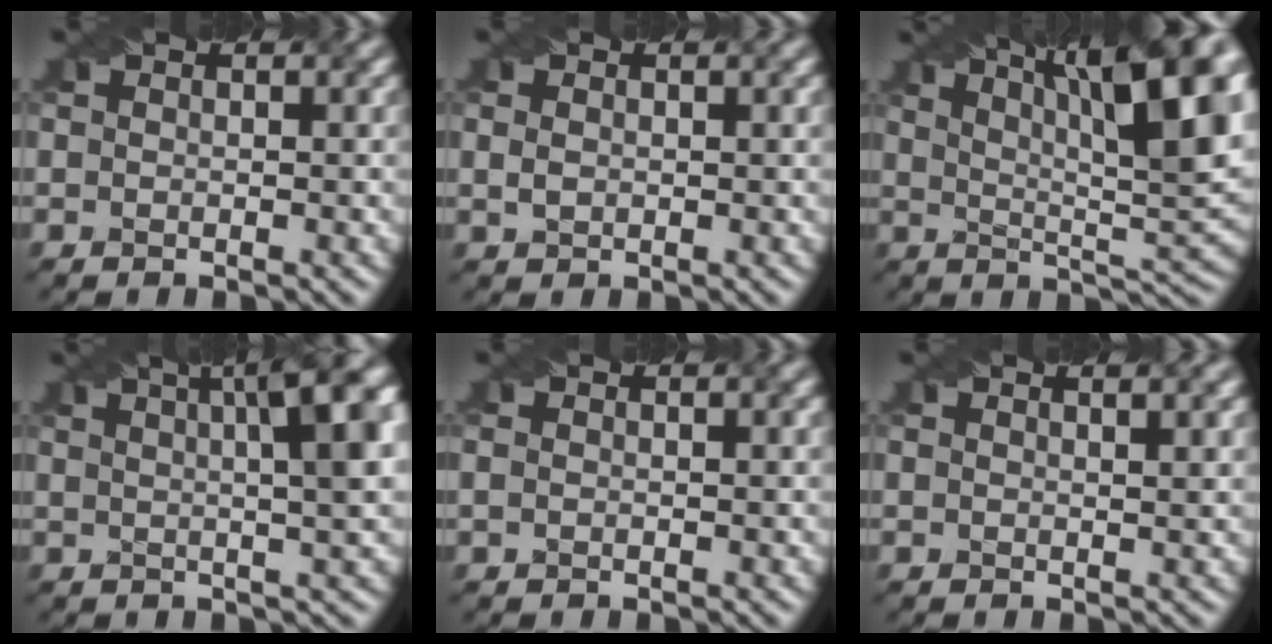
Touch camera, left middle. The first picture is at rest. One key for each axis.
{"total": 1.3, "fx": 0.2, "fy": 1.0, "fz": 0.9, "tx": -0.021, "ty": 0.000, "tz": 0.006}
{"total": 14.0, "fx": 6.4, "fy": 3.9, "fz": 11.8, "tx": -0.156, "ty": 0.017, "tz": 0.099}
{"total": 11.4, "fx": 3.7, "fy": 4.1, "fz": 10.0, "tx": -0.078, "ty": 0.055, "tz": 0.026}
{"total": 1.1, "fx": 0.1, "fy": 0.7, "fz": 0.8, "tx": -0.016, "ty": -0.001, "tz": 0.006}
{"total": 2.0, "fx": 1.2, "fy": 0.6, "fz": 1.5, "tx": -0.011, "ty": 0.005, "tz": 0.002}